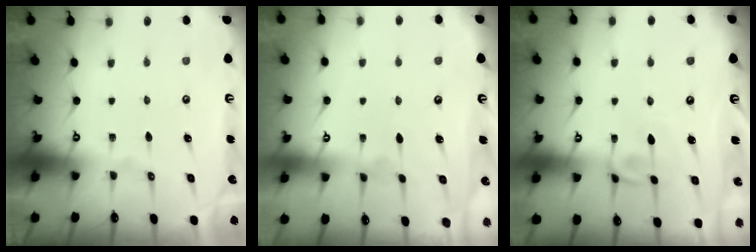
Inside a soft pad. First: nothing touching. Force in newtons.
{"total": 4.8, "press": 4.8, "slide": 0.1}
{"total": 3.5, "press": 3.5, "slide": 0.1}